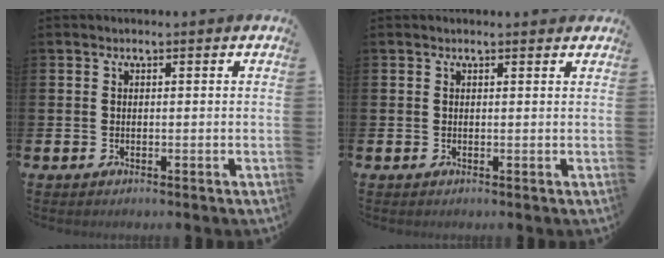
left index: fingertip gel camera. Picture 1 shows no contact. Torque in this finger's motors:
{"motor_torque": [0.94, -1.20, -0.03, -0.01]}